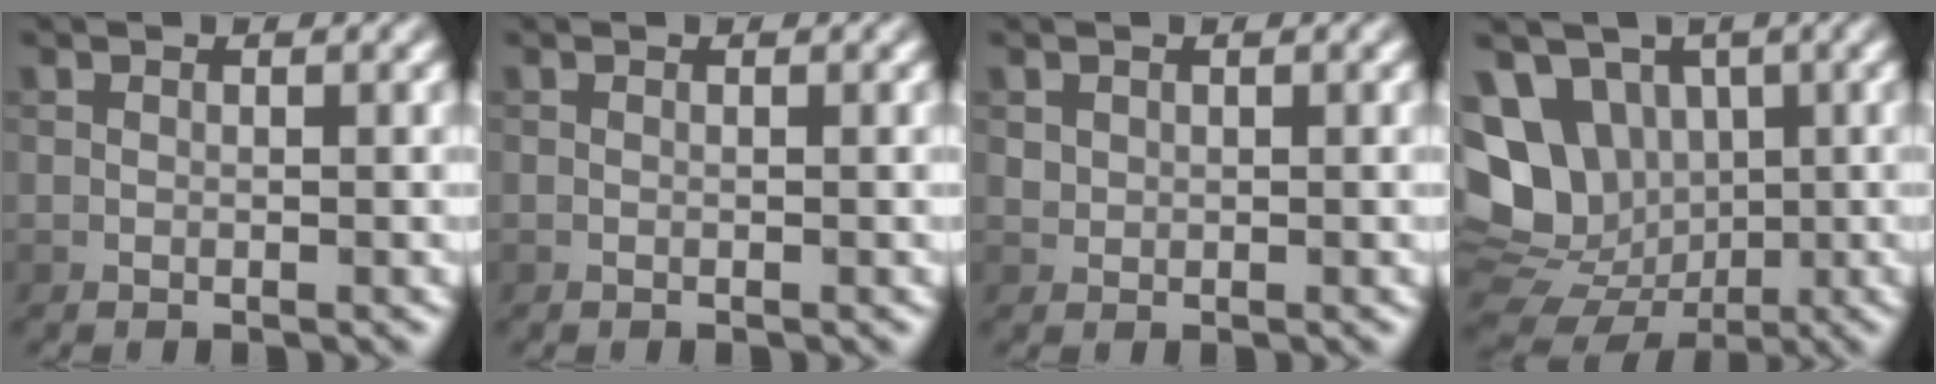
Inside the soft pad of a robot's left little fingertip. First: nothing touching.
{"total": 0.0}
{"total": 0.7, "force": [0.3, 0.6, 0.1], "torque": [-0.002, -0.004, 0.010]}
{"total": 10.2, "force": [0.5, 8.7, 5.3], "torque": [-0.106, -0.022, 0.014]}